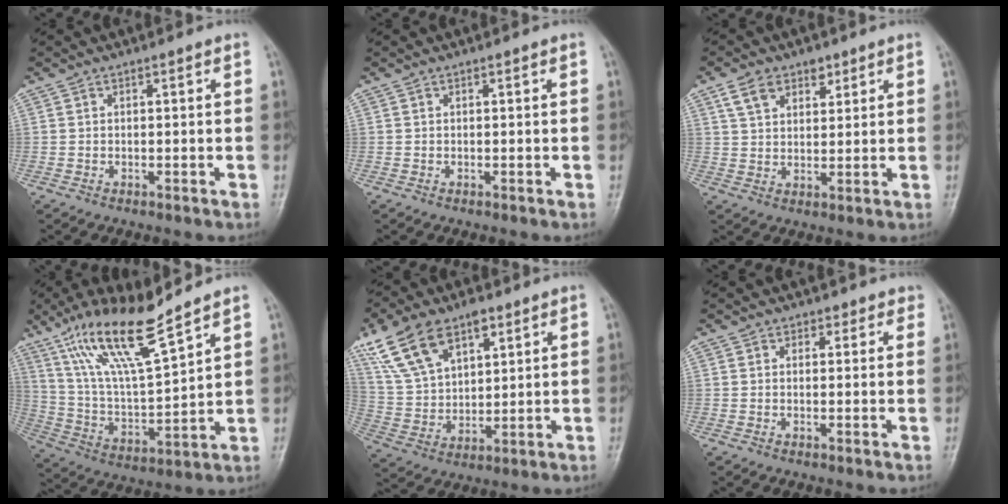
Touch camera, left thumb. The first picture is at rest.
{"total": 0.0}
{"total": 6.7, "force": [4.0, 4.3, 3.3], "torque": [-0.034, -0.014, 0.072]}
{"total": 16.7, "force": [11.8, 2.7, 11.5], "torque": [-0.204, -0.057, 0.233]}
{"total": 15.0, "force": [8.6, 8.2, 9.2], "torque": [-0.155, -0.018, 0.170]}
{"total": 1.8, "force": [1.2, 1.2, -0.1], "torque": [0.028, -0.006, 0.008]}